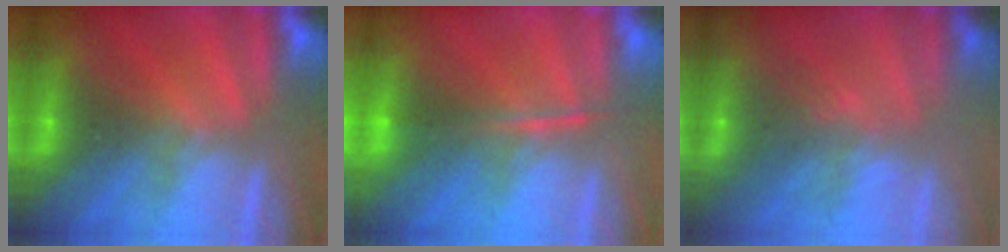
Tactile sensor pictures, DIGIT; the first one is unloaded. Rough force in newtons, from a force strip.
{"total": 1.5}
{"total": 2.9}